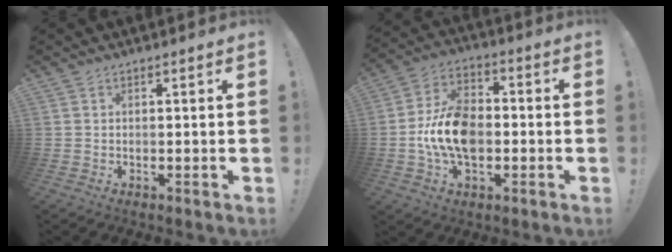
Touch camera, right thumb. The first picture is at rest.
{"total": 15.0, "force": [-3.0, 10.0, 10.8], "torque": [-0.199, 0.020, -0.056]}